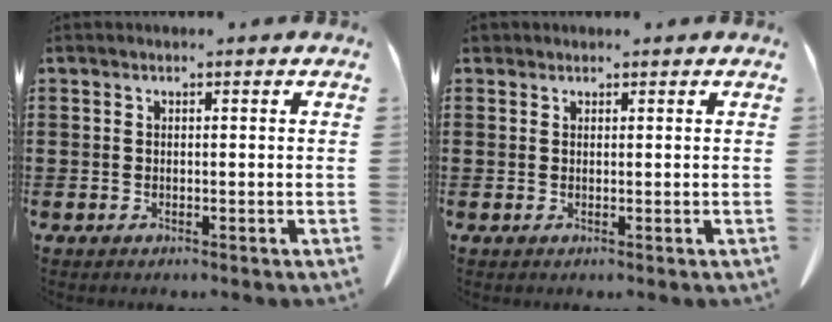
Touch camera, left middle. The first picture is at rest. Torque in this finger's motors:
{"motor_torque": [0.90, 0.99, -0.04, -0.01]}